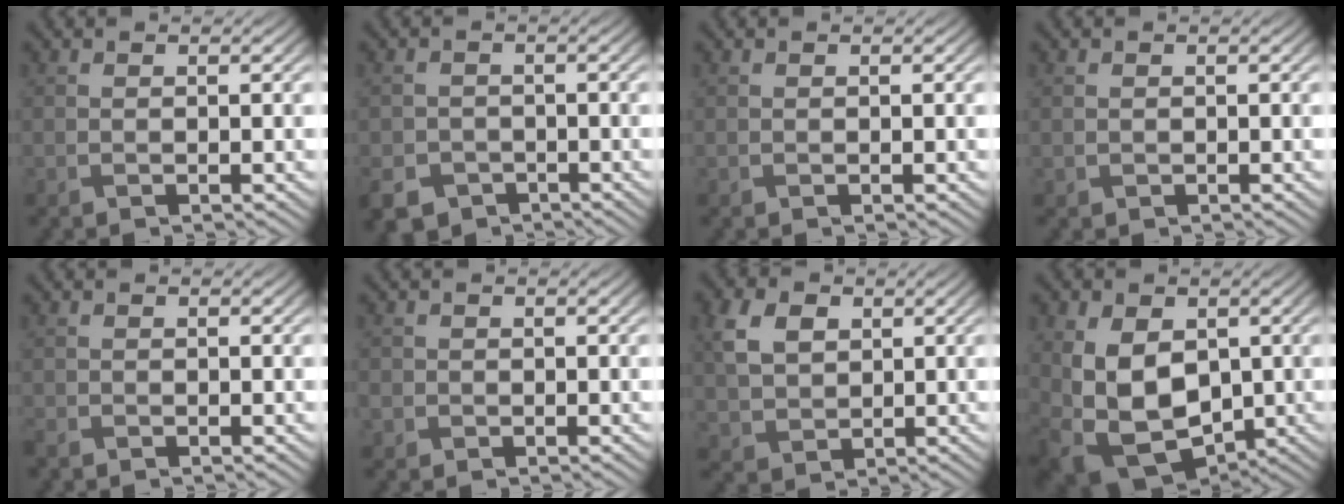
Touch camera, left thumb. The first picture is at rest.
{"total": 4.6, "force": [-2.9, 3.3, 1.3], "torque": [-0.029, -0.011, -0.050]}
{"total": 0.0}
{"total": 1.0, "force": [0.1, 0.9, 0.4], "torque": [-0.013, -0.003, 0.006]}
{"total": 0.9, "force": [-0.9, 0.2, 0.1], "torque": [-0.006, -0.003, -0.022]}
{"total": 1.1, "force": [-0.4, 1.0, 0.0], "torque": [0.003, -0.004, -0.011]}
{"total": 6.2, "force": [1.7, 4.7, 3.7], "torque": [-0.102, 0.005, 0.032]}
{"total": 12.1, "force": [-0.7, 8.5, 8.5], "torque": [-0.197, -0.030, -0.005]}